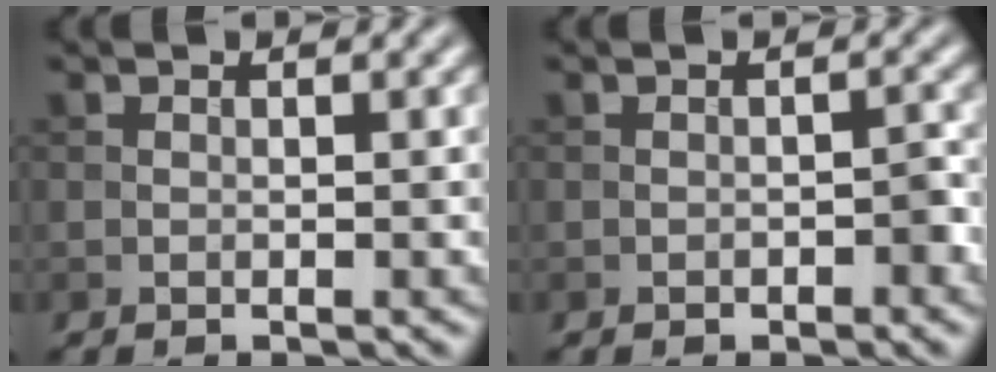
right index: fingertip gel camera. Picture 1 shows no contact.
{"total": 1.2, "force": [-0.6, 0.6, 0.9], "torque": [-0.012, 0.002, -0.007]}